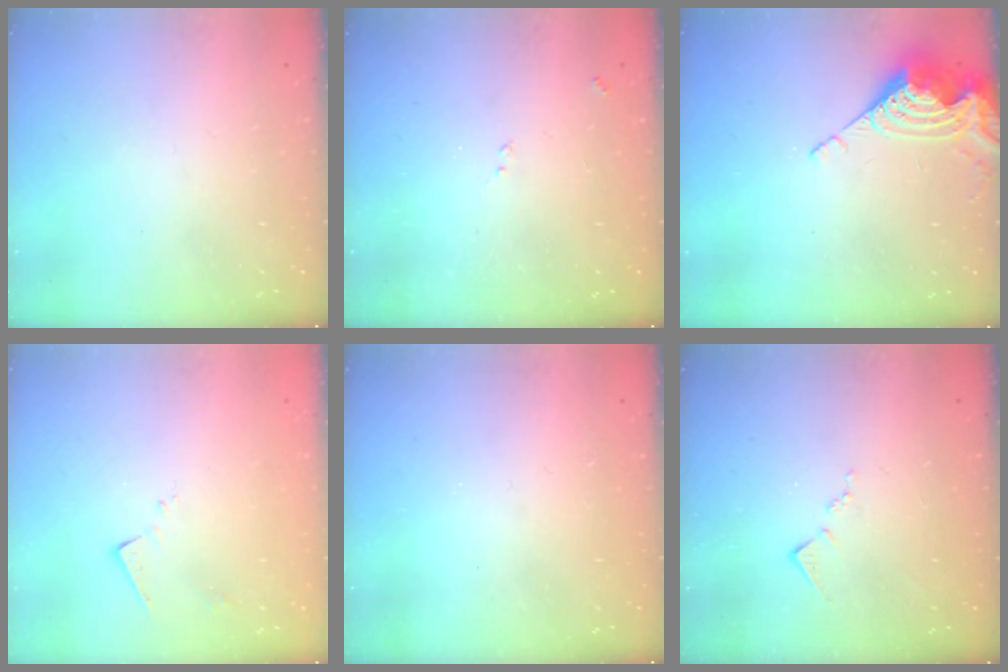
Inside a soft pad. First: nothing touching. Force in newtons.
{"total": 7.3, "press": 7.3, "slide": 0.8}
{"total": 8.0, "press": 8.0, "slide": 0.8}
{"total": 7.4, "press": 7.4, "slide": 0.3}
{"total": 1.3, "press": 1.2, "slide": 0.2}
{"total": 8.0, "press": 8.0, "slide": 0.4}